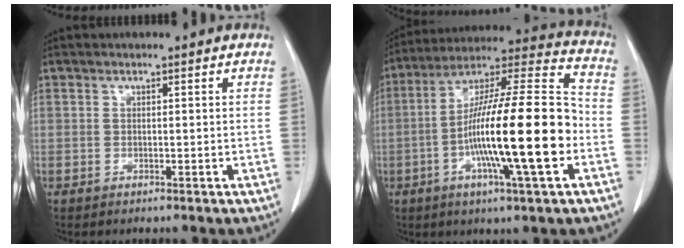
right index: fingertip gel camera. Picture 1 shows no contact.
{"total": 21.5, "force": [-5.0, 1.5, 20.8], "torque": [-0.357, -0.003, -0.088]}